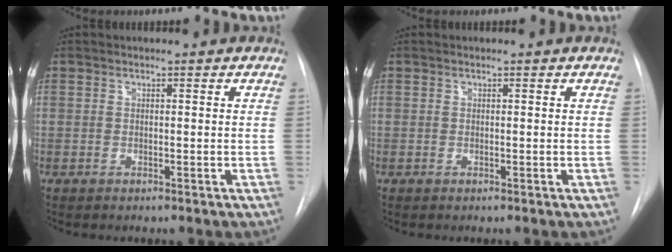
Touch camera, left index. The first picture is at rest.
{"total": 0.0}